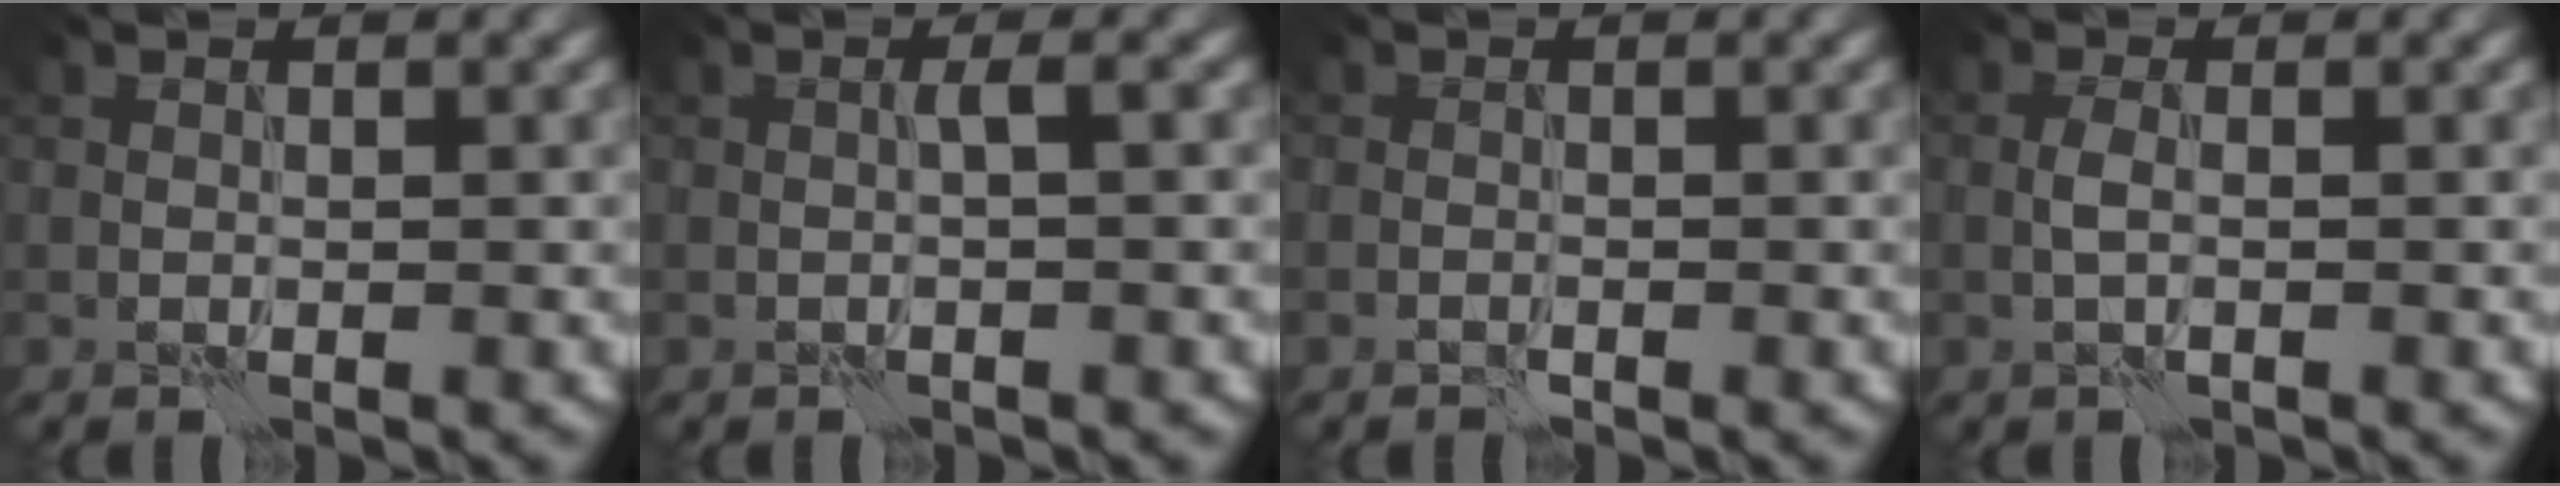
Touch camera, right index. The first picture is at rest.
{"total": 1.0, "force": [-0.1, -0.1, 1.0], "torque": [-0.021, 0.004, -0.003]}
{"total": 0.0}
{"total": 1.2, "force": [-0.1, 0.2, 1.2], "torque": [-0.027, 0.004, -0.006]}